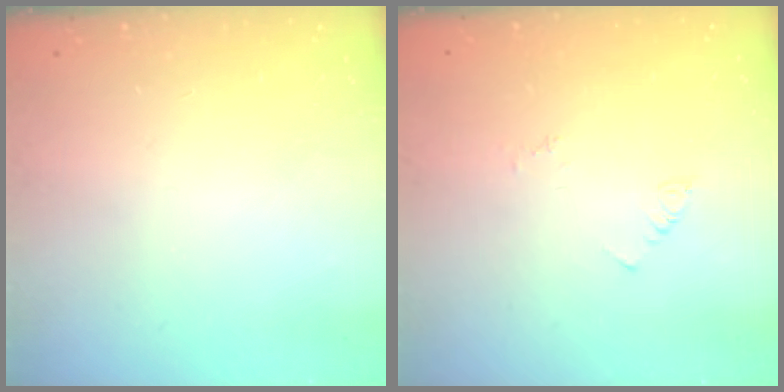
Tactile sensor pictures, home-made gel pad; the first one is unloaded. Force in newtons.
{"total": 2.5, "press": 2.5, "slide": 0.4}